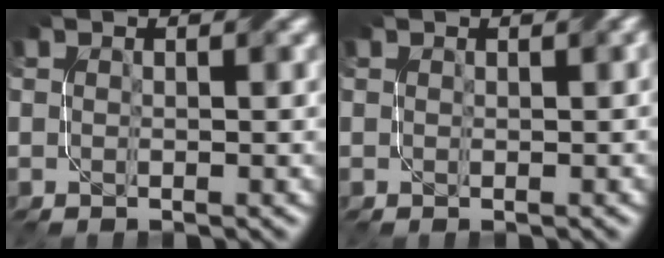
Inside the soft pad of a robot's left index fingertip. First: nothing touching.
{"total": 0.7, "force": [0.5, 0.1, 0.4], "torque": [-0.004, 0.003, 0.009]}